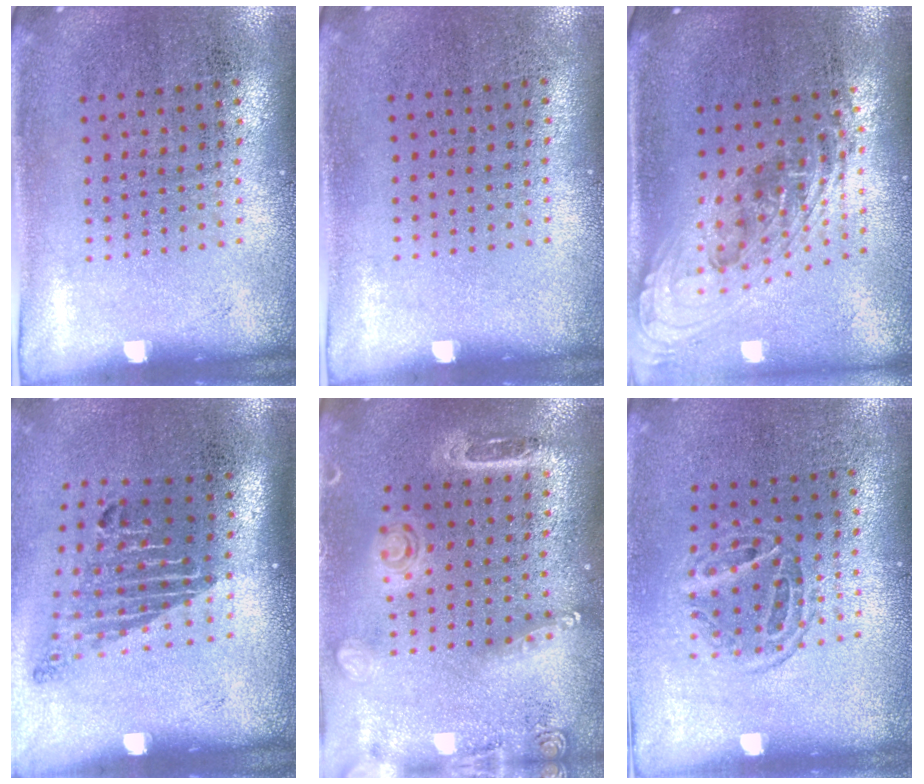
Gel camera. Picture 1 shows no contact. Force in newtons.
{"total": 0.0}
{"total": 2.2, "press": 1.6, "slide": 1.5}
{"total": 1.8, "press": 1.3, "slide": 1.3}
{"total": 1.6, "press": 1.5, "slide": 0.5}
{"total": 1.2, "press": 1.0, "slide": 0.6}